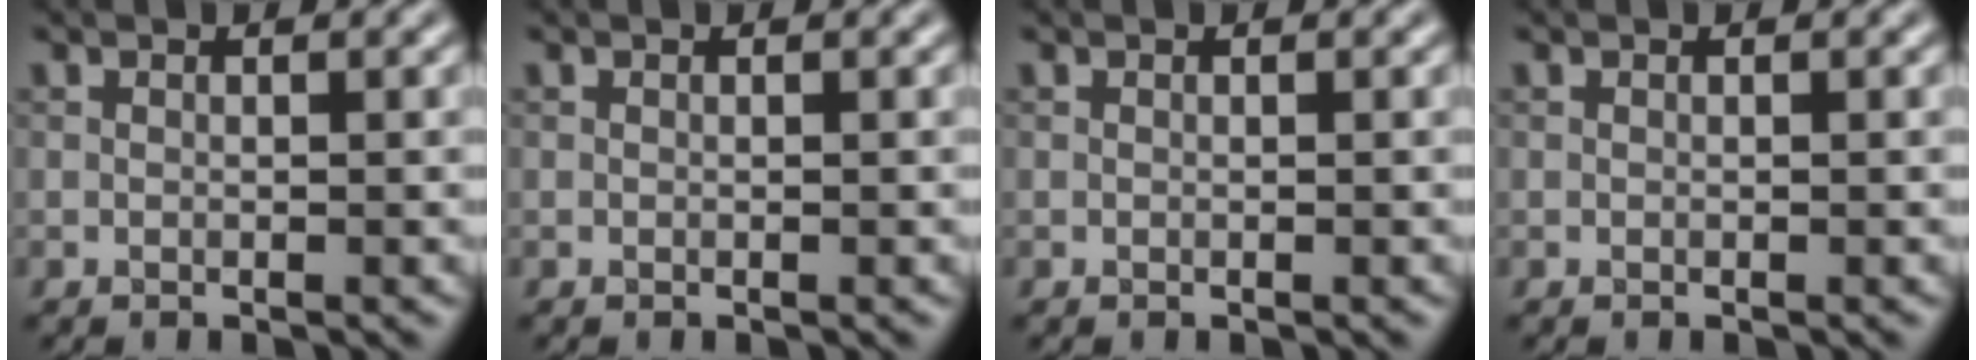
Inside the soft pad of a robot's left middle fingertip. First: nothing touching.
{"total": 0.0}
{"total": 0.0}
{"total": 0.0}